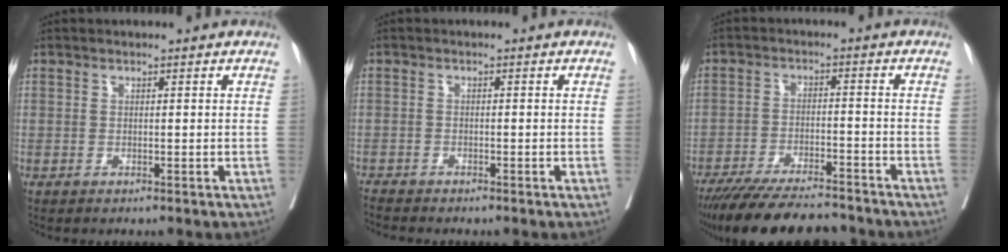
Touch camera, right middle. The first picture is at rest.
{"total": 2.5, "force": [-2.3, -0.8, 0.4], "torque": [-0.015, -0.005, -0.044]}
{"total": 15.8, "force": [-14.2, 2.4, 6.6], "torque": [-0.126, -0.021, -0.215]}